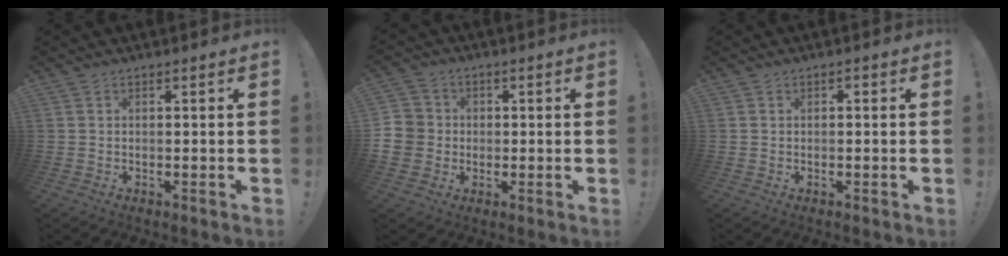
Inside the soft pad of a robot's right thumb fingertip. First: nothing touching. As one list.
[{"total": 7.1, "force": [-0.3, 6.9, 1.6], "torque": [-0.039, 0.012, -0.004]}, {"total": 0.9, "force": [-0.7, 0.5, 0.3], "torque": [-0.003, 0.004, -0.014]}]